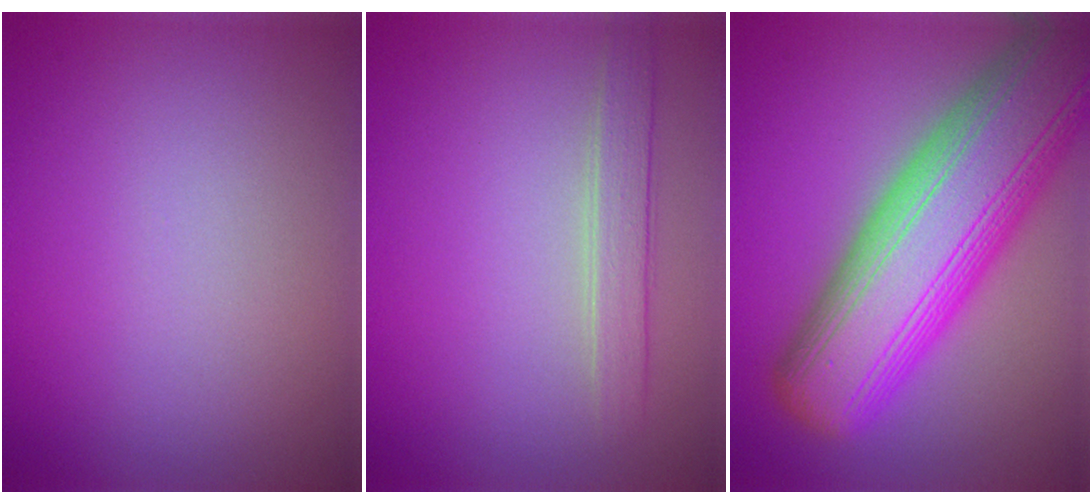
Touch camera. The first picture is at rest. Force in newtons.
{"total": 2.2, "press": 2.2, "slide": 0.1}
{"total": 14.4, "press": 14.4, "slide": 0.6}